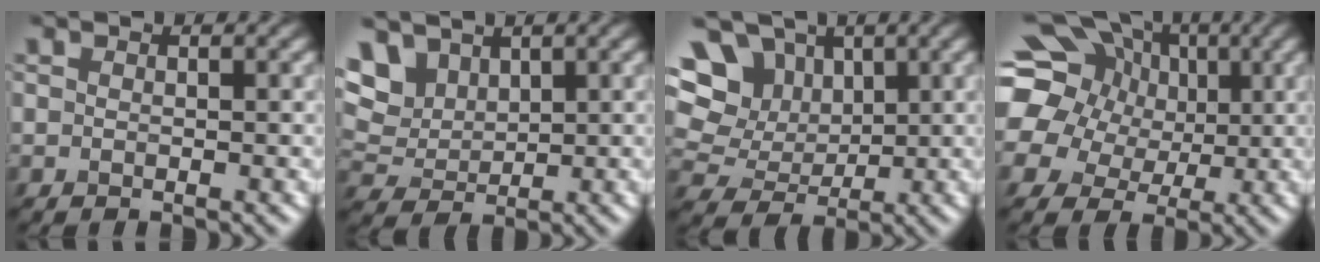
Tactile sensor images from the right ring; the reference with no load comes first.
{"total": 6.7, "force": [3.7, 4.5, 3.3], "torque": [-0.101, 0.009, 0.077]}
{"total": 13.6, "force": [5.6, 10.2, 7.0], "torque": [-0.153, 0.036, 0.091]}
{"total": 22.1, "force": [6.3, 18.6, 10.0], "torque": [-0.230, 0.046, 0.066]}